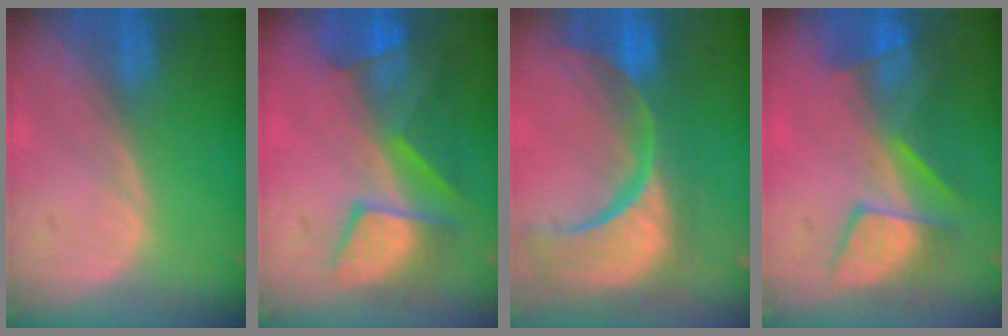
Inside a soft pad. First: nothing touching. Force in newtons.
{"total": 9.0, "press": 8.3, "slide": 3.6}
{"total": 15.4, "press": 12.1, "slide": 9.5}
{"total": 7.8, "press": 7.5, "slide": 1.8}